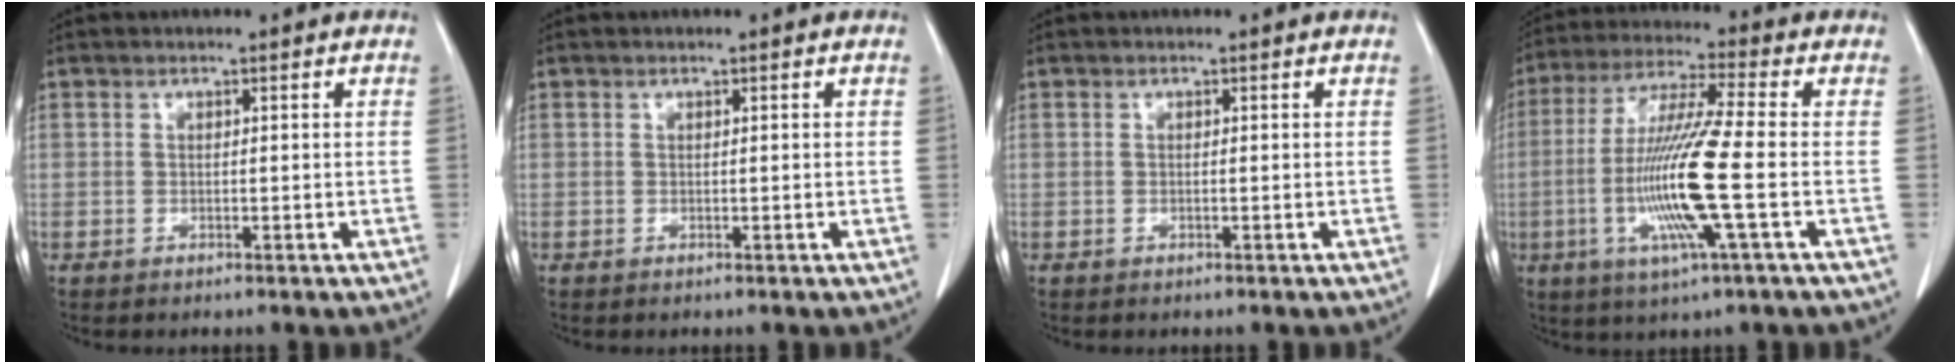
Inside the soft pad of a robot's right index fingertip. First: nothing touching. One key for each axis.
{"total": 0.0}
{"total": 0.0}
{"total": 13.7, "fx": -2.8, "fy": -0.5, "fz": 13.4, "tx": -0.275, "ty": -0.013, "tz": -0.063}